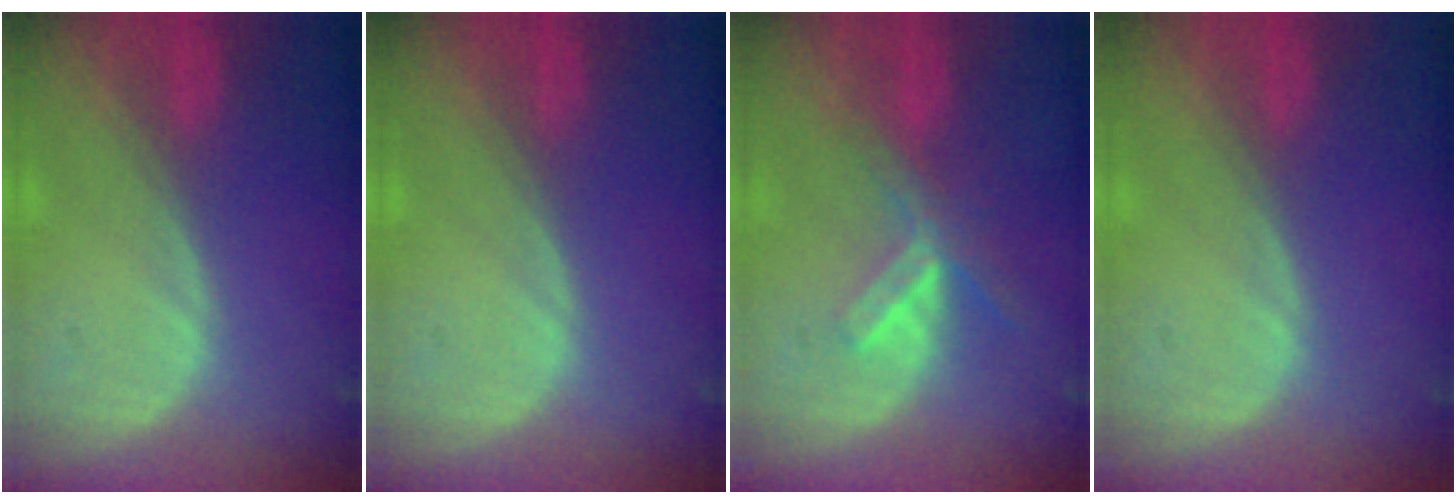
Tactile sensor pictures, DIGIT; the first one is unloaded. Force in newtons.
{"total": 0.0}
{"total": 5.2, "press": 5.0, "slide": 1.7}
{"total": 0.0}